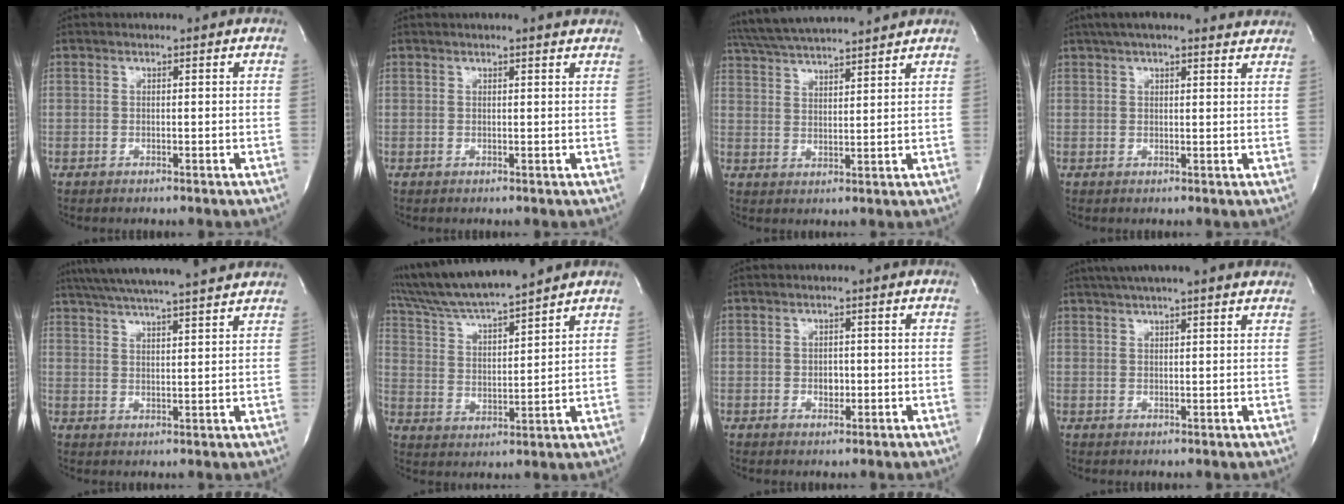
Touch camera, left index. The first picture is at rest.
{"total": 3.5, "force": [3.1, -0.1, 1.5], "torque": [-0.023, 0.008, 0.028]}
{"total": 13.7, "force": [12.5, 0.4, 5.5], "torque": [-0.110, 0.028, 0.201]}
{"total": 13.9, "force": [12.4, 2.3, 5.9], "torque": [-0.088, 0.038, 0.157]}
{"total": 19.0, "force": [16.8, 1.1, 8.9], "torque": [-0.157, 0.029, 0.237]}
{"total": 13.3, "force": [12.0, -0.4, 5.7], "torque": [-0.115, 0.011, 0.217]}
{"total": 1.6, "force": [-0.3, 1.2, 1.0], "torque": [-0.016, 0.000, -0.004]}
{"total": 12.4, "force": [10.4, 1.0, 6.7], "torque": [-0.114, 0.037, 0.137]}